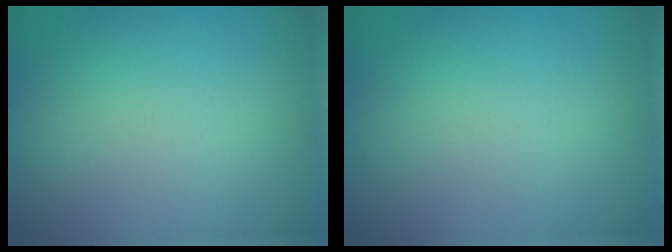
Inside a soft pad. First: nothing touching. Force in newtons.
{"total": 0.0}